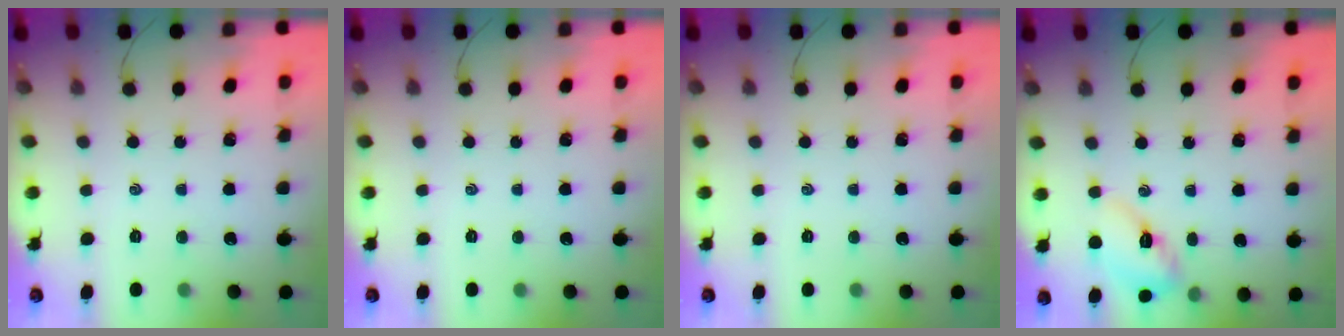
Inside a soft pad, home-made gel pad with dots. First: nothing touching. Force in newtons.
{"total": 0.0}
{"total": 0.0}
{"total": 9.1, "press": 9.1, "slide": 0.8}